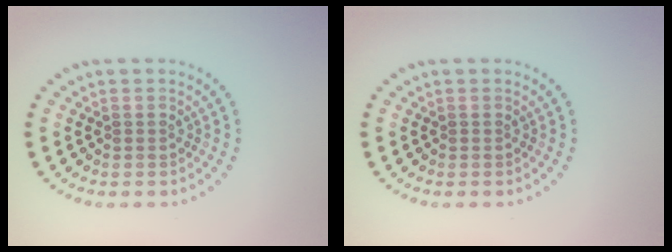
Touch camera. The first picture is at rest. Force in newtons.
{"total": 0.0}